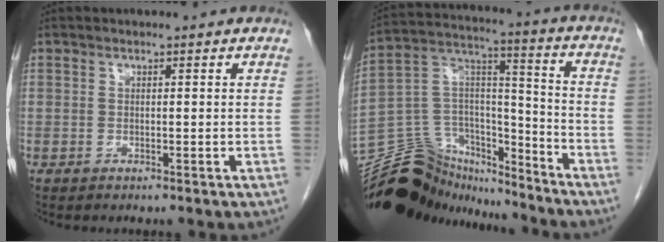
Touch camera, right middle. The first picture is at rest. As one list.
[{"total": 18.9, "force": [-17.4, 6.5, 3.8], "torque": [-0.072, 0.069, -0.285]}]